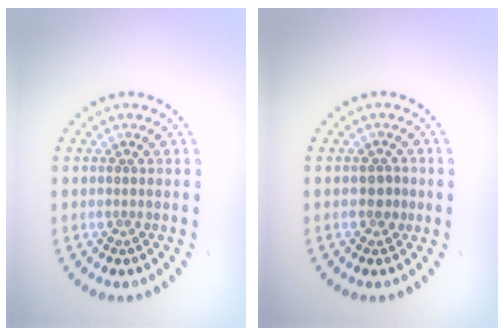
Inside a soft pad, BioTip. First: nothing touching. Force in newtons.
{"total": 1.4, "press": 1.3, "slide": 0.4}